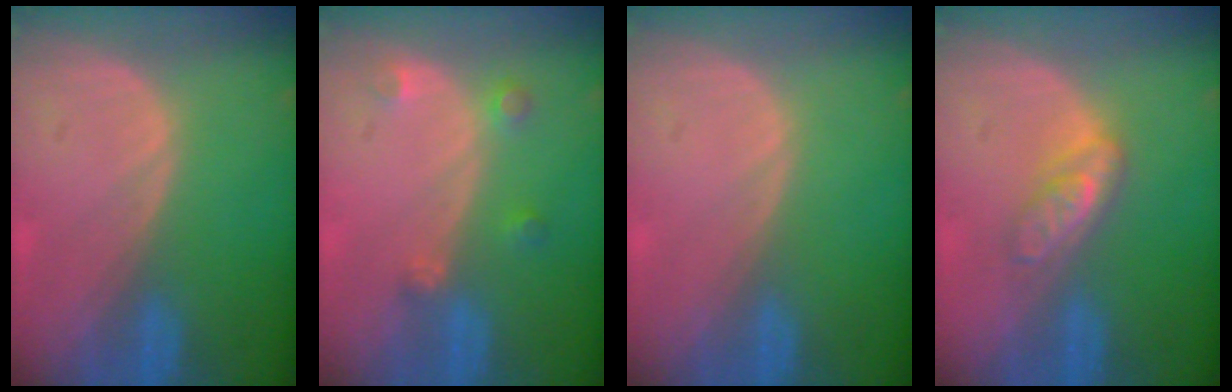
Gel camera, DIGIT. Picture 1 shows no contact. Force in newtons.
{"total": 2.6, "press": 2.5, "slide": 0.5}
{"total": 0.0}
{"total": 4.6, "press": 4.1, "slide": 2.2}